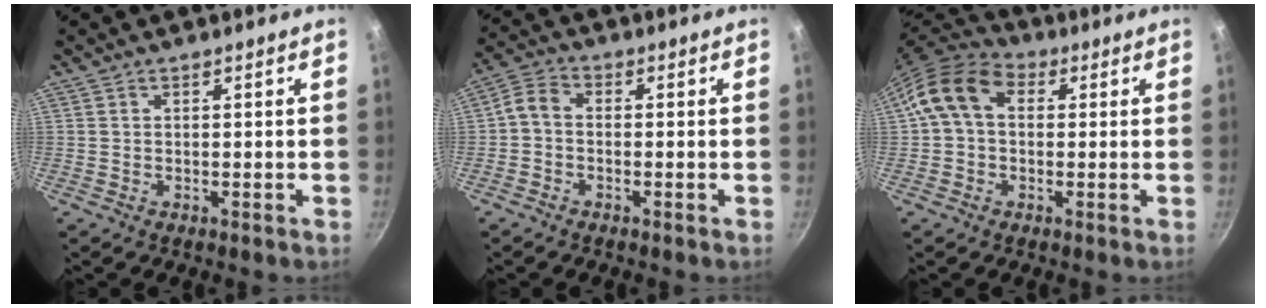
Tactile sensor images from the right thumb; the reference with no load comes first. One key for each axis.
{"total": 3.6, "fx": -1.2, "fy": 2.4, "fz": 2.4, "tx": -0.058, "ty": 0.024, "tz": -0.035}
{"total": 10.3, "fx": 1.9, "fy": 7.5, "fz": 6.8, "tx": -0.108, "ty": 0.023, "tz": 0.013}